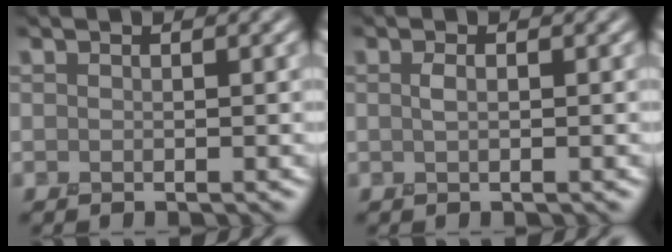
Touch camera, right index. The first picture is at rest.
{"total": 0.8, "force": [0.1, 0.3, 0.8], "torque": [-0.020, 0.004, 0.001]}